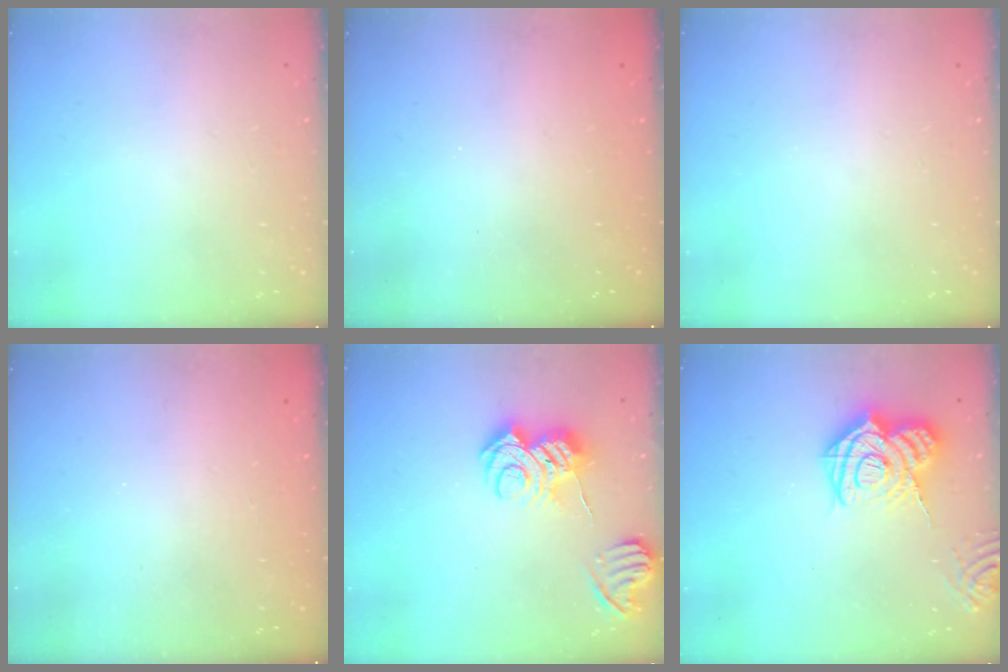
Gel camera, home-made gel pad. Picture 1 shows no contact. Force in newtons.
{"total": 2.4, "press": 2.3, "slide": 0.7}
{"total": 0.0}
{"total": 2.3, "press": 2.2, "slide": 0.7}
{"total": 11.1, "press": 11.0, "slide": 1.2}
{"total": 17.0, "press": 16.9, "slide": 2.1}